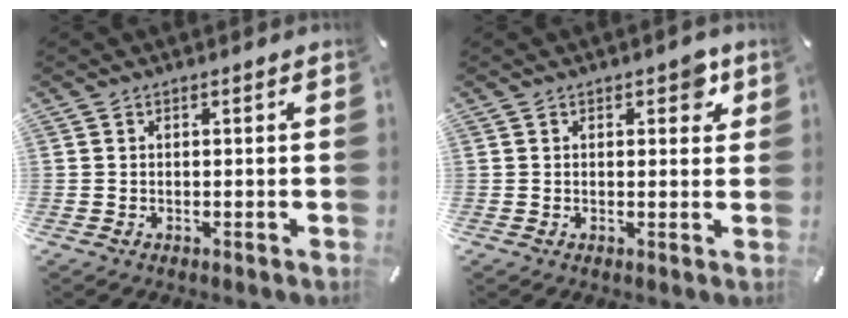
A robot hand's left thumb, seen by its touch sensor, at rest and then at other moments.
{"total": 3.6, "force": [1.6, 2.0, 2.4], "torque": [-0.014, -0.007, 0.018]}